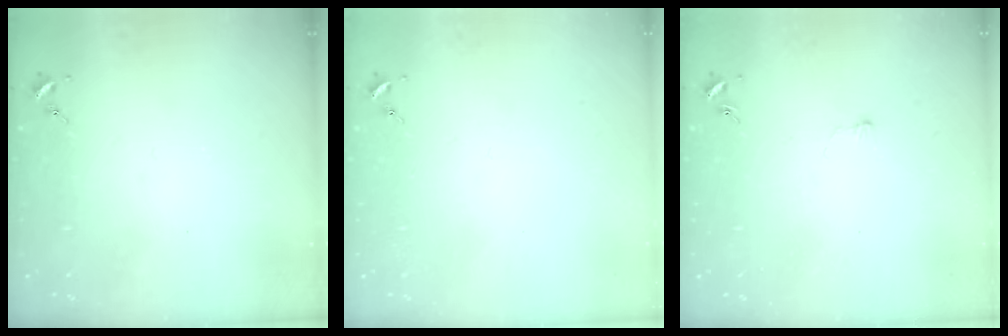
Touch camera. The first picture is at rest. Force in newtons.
{"total": 0.0}
{"total": 2.9, "press": 2.9, "slide": 0.2}